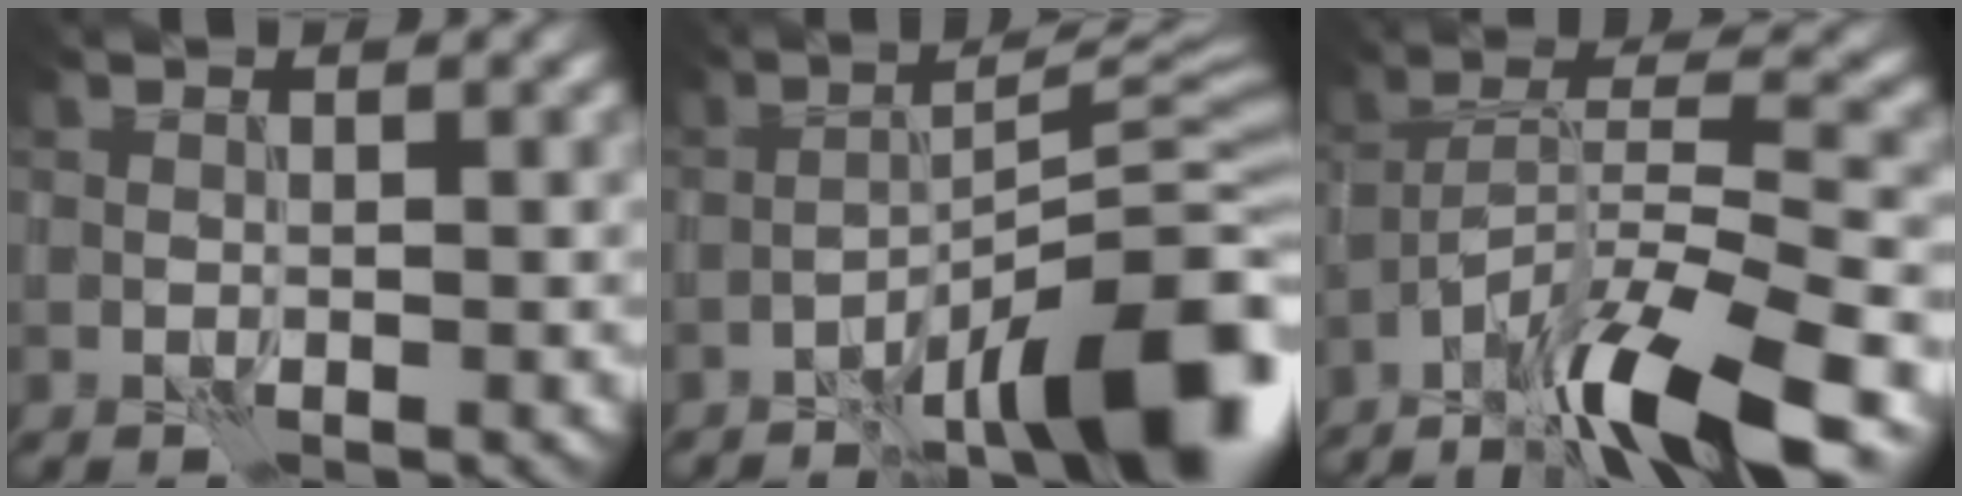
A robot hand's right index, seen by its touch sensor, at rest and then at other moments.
{"total": 13.1, "force": [-7.9, 3.0, 10.0], "torque": [-0.143, 0.011, -0.126]}
{"total": 10.7, "force": [-7.5, 1.8, 7.4], "torque": [-0.128, 0.010, -0.138]}